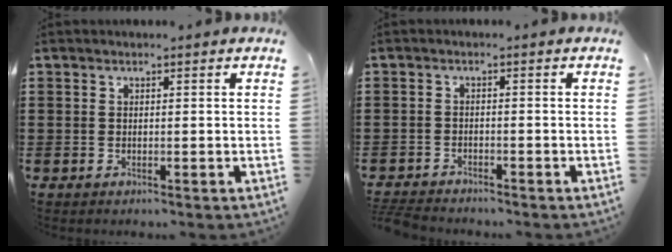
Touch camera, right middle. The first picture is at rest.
{"total": 2.5, "force": [-2.5, 0.1, 0.3], "torque": [-0.015, -0.004, -0.056]}